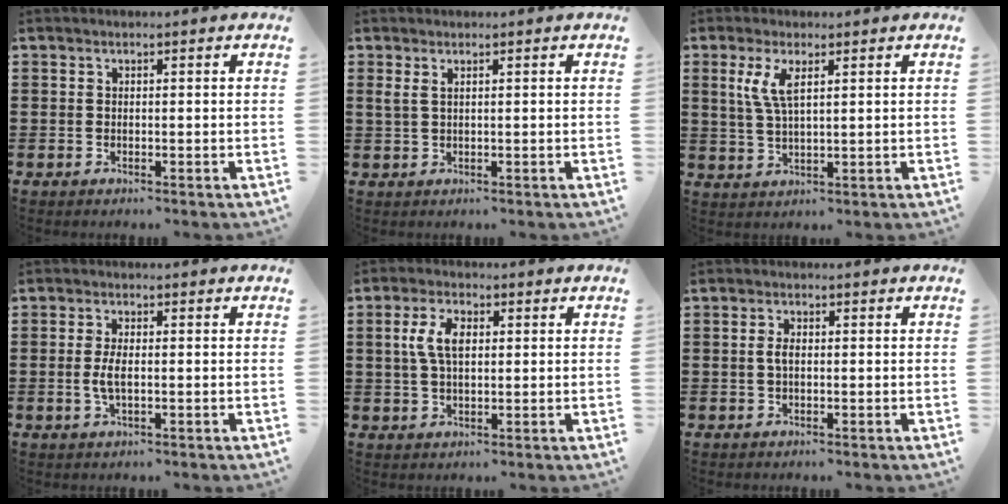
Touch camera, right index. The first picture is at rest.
{"total": 1.4, "force": [0.7, 0.5, 1.1], "torque": [-0.023, 0.003, 0.011]}
{"total": 4.8, "force": [1.9, 1.6, 4.1], "torque": [-0.089, 0.006, 0.031]}
{"total": 3.4, "force": [-0.3, 1.3, 3.1], "torque": [-0.078, -0.006, -0.013]}
{"total": 5.6, "force": [1.0, 2.9, 4.6], "torque": [-0.105, 0.012, 0.013]}
{"total": 2.0, "force": [0.0, 1.0, 1.7], "torque": [-0.042, 0.002, -0.005]}